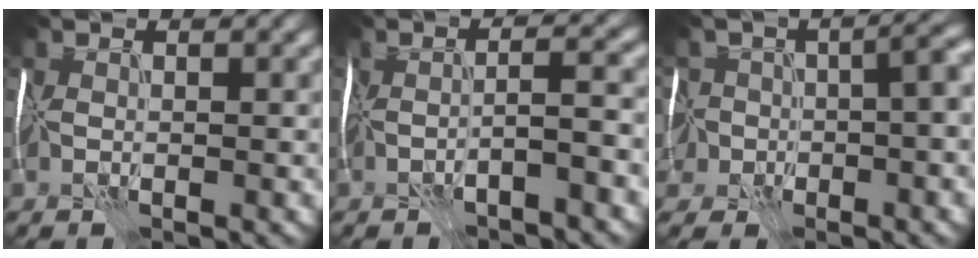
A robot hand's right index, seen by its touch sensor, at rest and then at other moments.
{"total": 4.2, "force": [-2.0, 0.8, 3.6], "torque": [-0.047, 0.013, -0.035]}
{"total": 9.9, "force": [-2.3, 6.5, 7.1], "torque": [-0.100, -0.004, -0.033]}